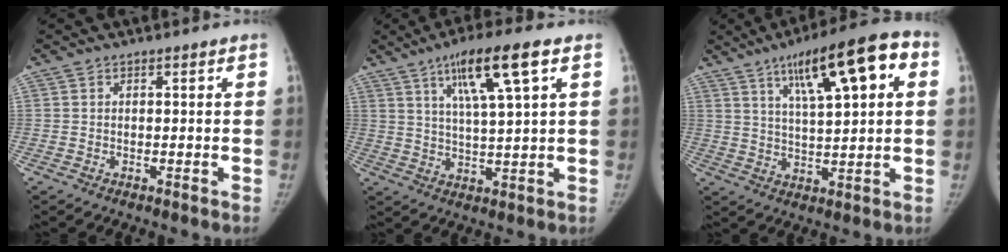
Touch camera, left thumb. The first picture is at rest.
{"total": 11.5, "force": [5.4, 1.2, 10.0], "torque": [-0.178, -0.014, 0.095]}
{"total": 16.6, "force": [6.7, 4.4, 14.5], "torque": [-0.202, 0.003, 0.101]}